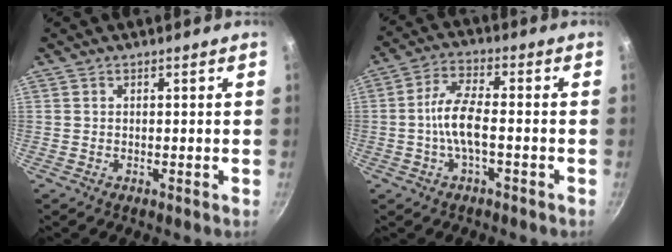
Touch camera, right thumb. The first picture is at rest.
{"total": 7.7, "force": [-1.3, 3.1, 6.9], "torque": [-0.147, 0.025, -0.028]}